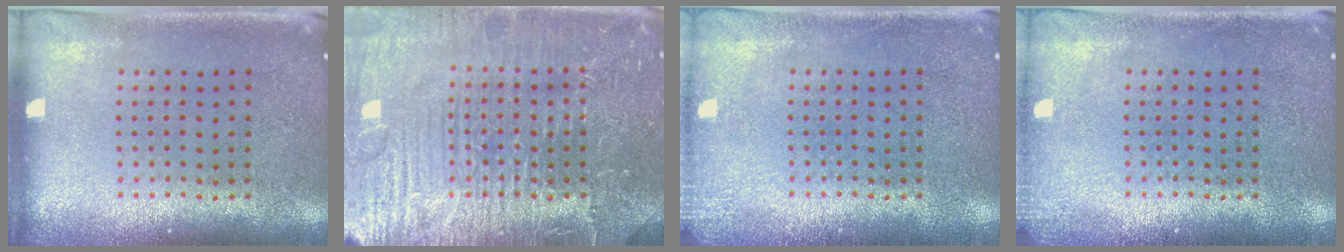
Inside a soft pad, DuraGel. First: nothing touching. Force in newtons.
{"total": 7.7, "press": 7.7, "slide": 1.0}
{"total": 1.4, "press": 1.4, "slide": 0.2}
{"total": 1.0, "press": 1.0, "slide": 0.3}